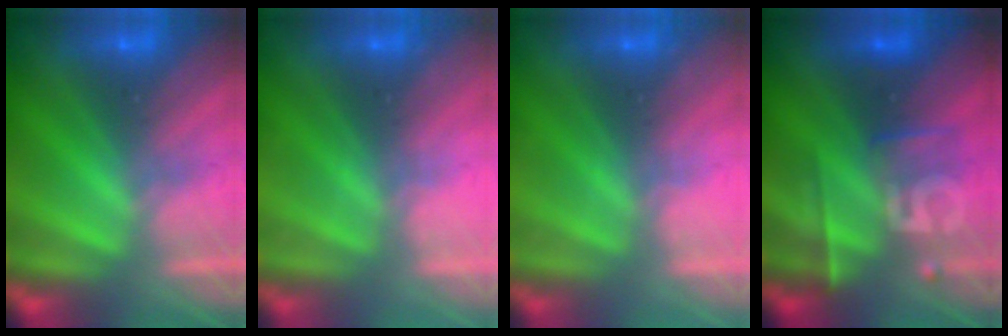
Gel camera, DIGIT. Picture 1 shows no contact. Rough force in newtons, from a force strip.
{"total": 2.3}
{"total": 2.3}
{"total": 2.4}